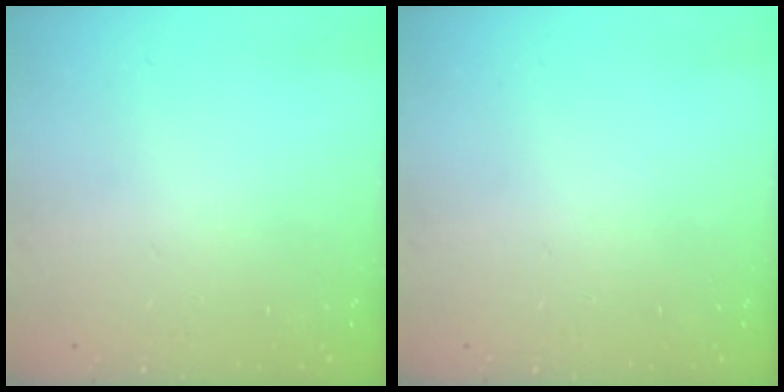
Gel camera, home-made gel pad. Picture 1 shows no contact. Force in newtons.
{"total": 0.0}